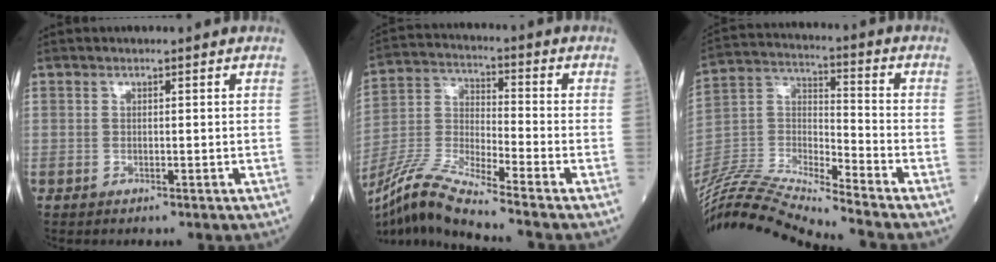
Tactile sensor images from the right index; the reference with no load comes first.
{"total": 13.1, "force": [-10.9, -1.3, 7.1], "torque": [-0.153, -0.016, -0.211]}
{"total": 20.1, "force": [-18.7, -1.5, 7.2], "torque": [-0.151, 0.002, -0.344]}